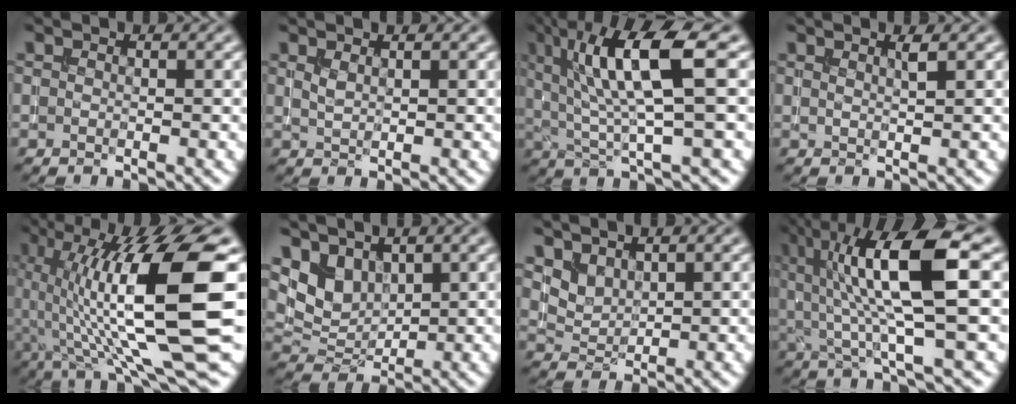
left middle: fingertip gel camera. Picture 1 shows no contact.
{"total": 1.0, "force": [0.7, 0.3, 0.7], "torque": [-0.019, 0.000, 0.017]}
{"total": 8.8, "force": [2.5, 1.7, 8.3], "torque": [-0.148, -0.002, 0.045]}
{"total": 1.1, "force": [0.7, 0.2, 0.8], "torque": [-0.012, 0.000, 0.010]}
{"total": 14.1, "force": [1.1, 3.0, 13.8], "torque": [-0.230, 0.005, 0.026]}
{"total": 3.7, "force": [2.2, 2.4, 1.8], "torque": [-0.041, -0.010, 0.045]}
{"total": 2.2, "force": [1.7, 1.1, 0.7], "torque": [-0.019, -0.007, 0.043]}
{"total": 10.2, "force": [2.4, 2.2, 9.7], "torque": [-0.173, -0.006, 0.045]}